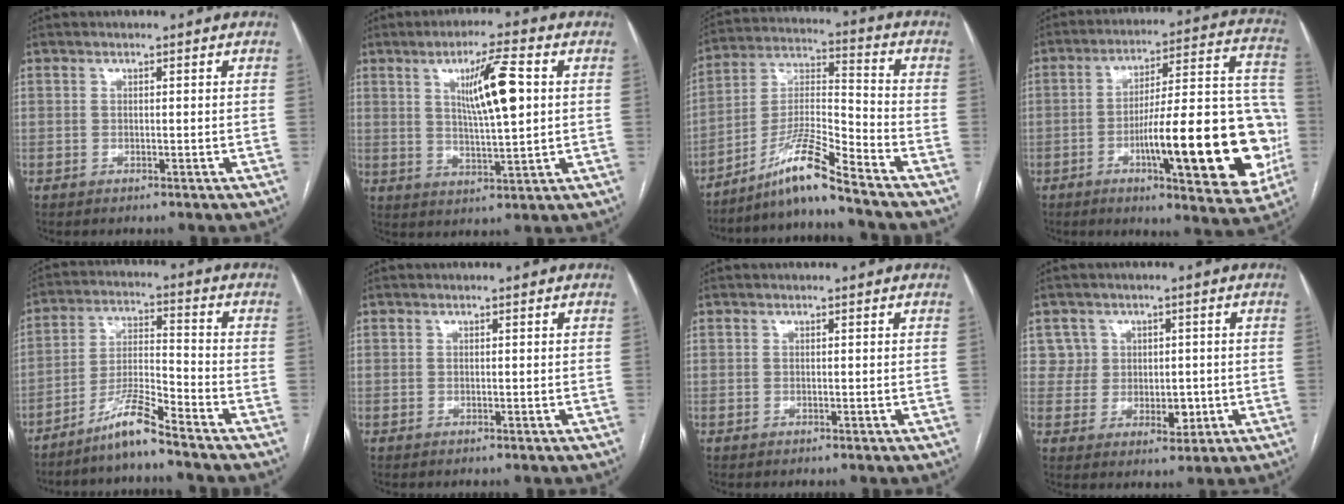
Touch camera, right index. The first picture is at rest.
{"total": 9.5, "force": [2.4, 0.8, 9.2], "torque": [-0.156, 0.001, 0.043]}
{"total": 10.5, "force": [-8.3, -1.0, 6.3], "torque": [-0.130, -0.004, -0.154]}
{"total": 23.5, "force": [-6.2, 4.2, 22.3], "torque": [-0.254, 0.021, -0.078]}
{"total": 7.3, "force": [-6.1, -0.6, 4.1], "torque": [-0.081, -0.013, -0.119]}
{"total": 0.0}
{"total": 0.0}
{"total": 5.5, "force": [0.8, 5.3, 1.2], "torque": [-0.003, 0.009, 0.019]}